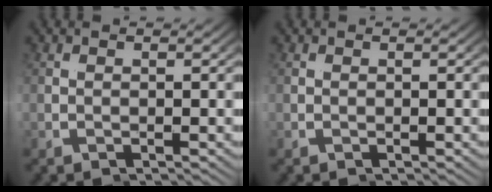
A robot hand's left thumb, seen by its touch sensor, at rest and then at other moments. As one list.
[{"total": 0.0}]